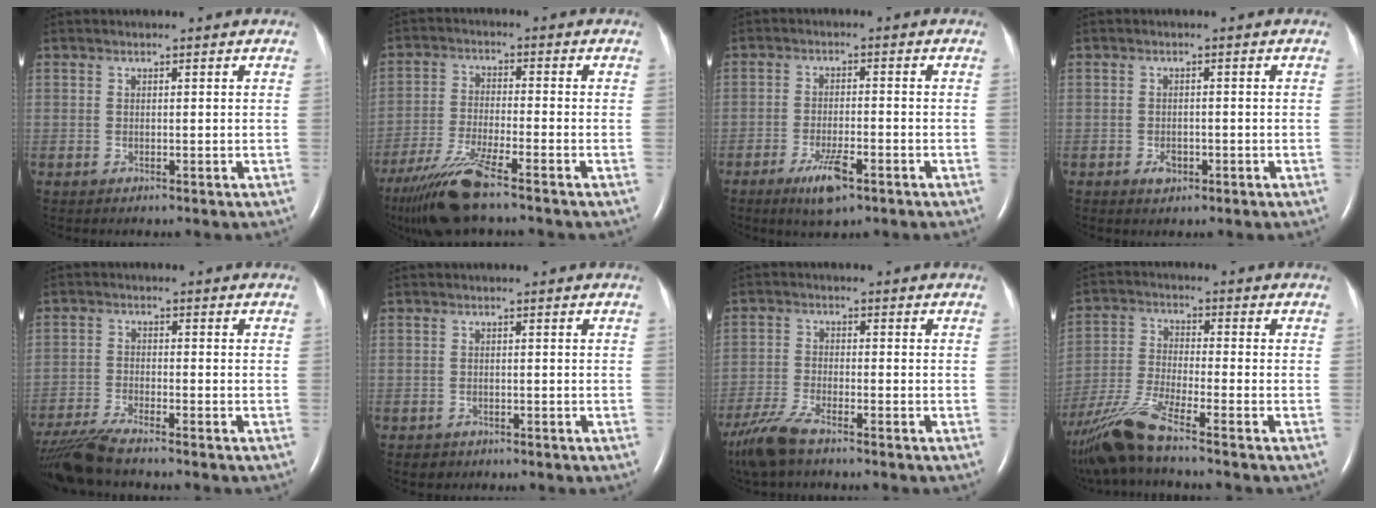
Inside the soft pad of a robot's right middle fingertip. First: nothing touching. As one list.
[{"total": 10.2, "force": [-7.7, 0.3, 6.7], "torque": [-0.138, -0.032, -0.141]}, {"total": 5.6, "force": [-3.3, 1.2, 4.3], "torque": [-0.086, -0.007, -0.053]}, {"total": 1.8, "force": [-0.9, 1.2, 1.1], "torque": [-0.020, 0.002, -0.009]}, {"total": 8.1, "force": [-7.1, 0.2, 3.8], "torque": [-0.075, -0.024, -0.130]}, {"total": 1.3, "force": [-0.8, 1.0, -0.1], "torque": [-0.003, 0.004, -0.007]}, {"total": 7.0, "force": [-5.3, 1.4, 4.2], "torque": [-0.099, -0.019, -0.105]}, {"total": 10.3, "force": [-8.1, -0.4, 6.4], "torque": [-0.143, -0.027, -0.157]}]